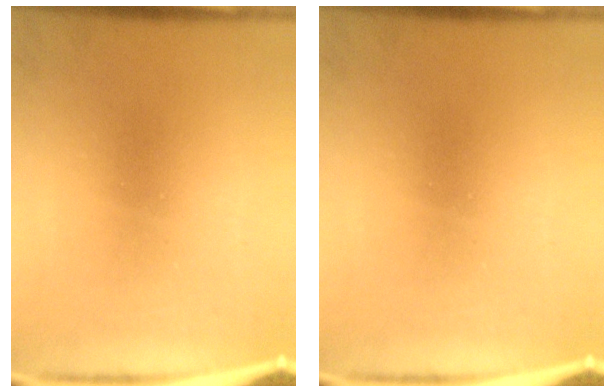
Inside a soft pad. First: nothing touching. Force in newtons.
{"total": 0.0}